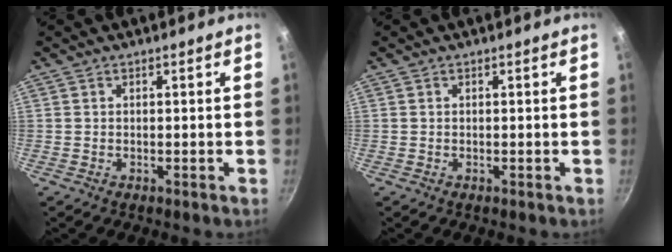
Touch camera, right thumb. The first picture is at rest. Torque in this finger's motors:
{"motor_torque": [-0.12, -0.12, 0.19, 0.19, 0.00]}